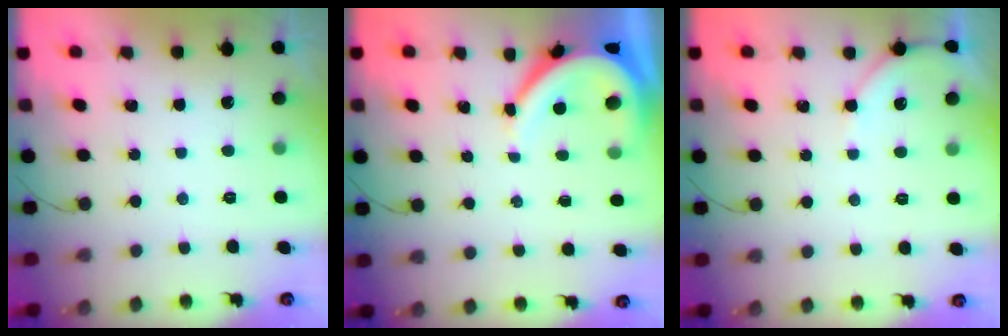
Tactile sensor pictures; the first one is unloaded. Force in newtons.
{"total": 8.5, "press": 8.5, "slide": 0.9}
{"total": 4.7, "press": 4.6, "slide": 0.7}